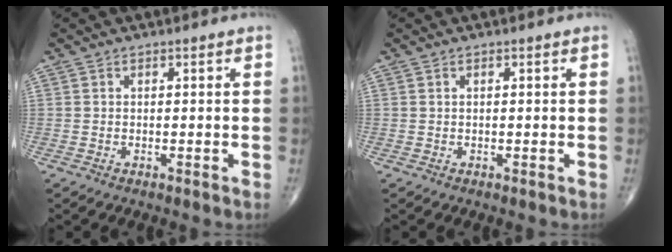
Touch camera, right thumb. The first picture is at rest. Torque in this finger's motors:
{"motor_torque": [0.02, -0.22, 0.26, -0.03, 0.03]}